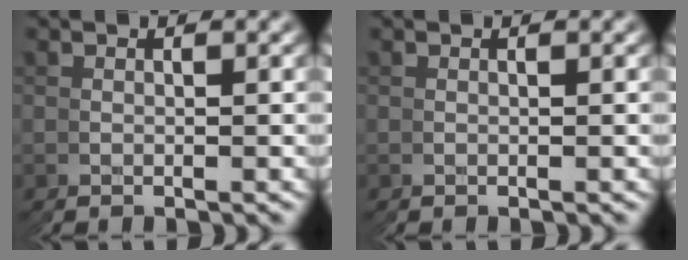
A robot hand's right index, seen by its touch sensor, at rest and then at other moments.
{"total": 0.0}